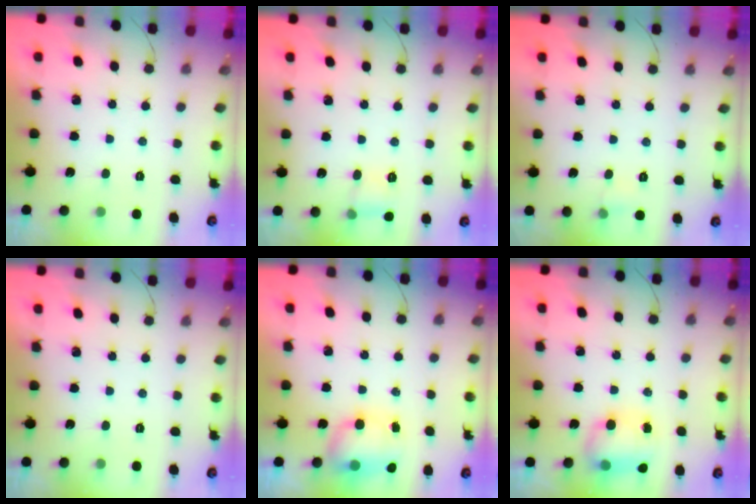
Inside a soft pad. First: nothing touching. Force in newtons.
{"total": 6.1, "press": 5.9, "slide": 1.3}
{"total": 3.7, "press": 3.5, "slide": 1.4}
{"total": 0.0}
{"total": 8.0, "press": 7.6, "slide": 2.6}
{"total": 8.2, "press": 8.1, "slide": 0.9}